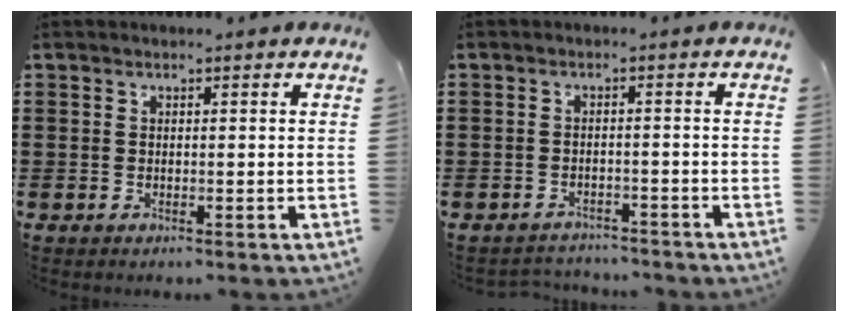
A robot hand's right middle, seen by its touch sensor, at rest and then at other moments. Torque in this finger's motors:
{"motor_torque": [-0.17, 0.23, -0.14, -0.06]}